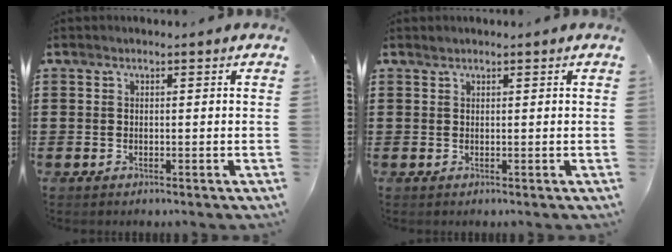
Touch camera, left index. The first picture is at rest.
{"total": 0.6, "force": [0.5, 0.2, 0.1], "torque": [-0.005, 0.001, 0.011]}